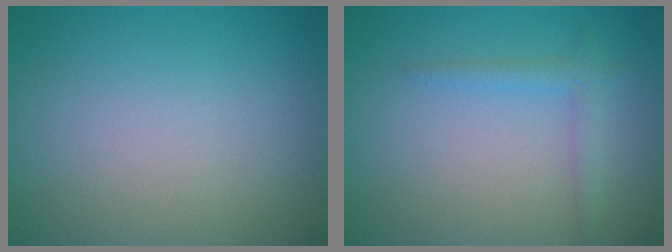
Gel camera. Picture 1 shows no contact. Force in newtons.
{"total": 1.7, "press": 1.7, "slide": 0.1}